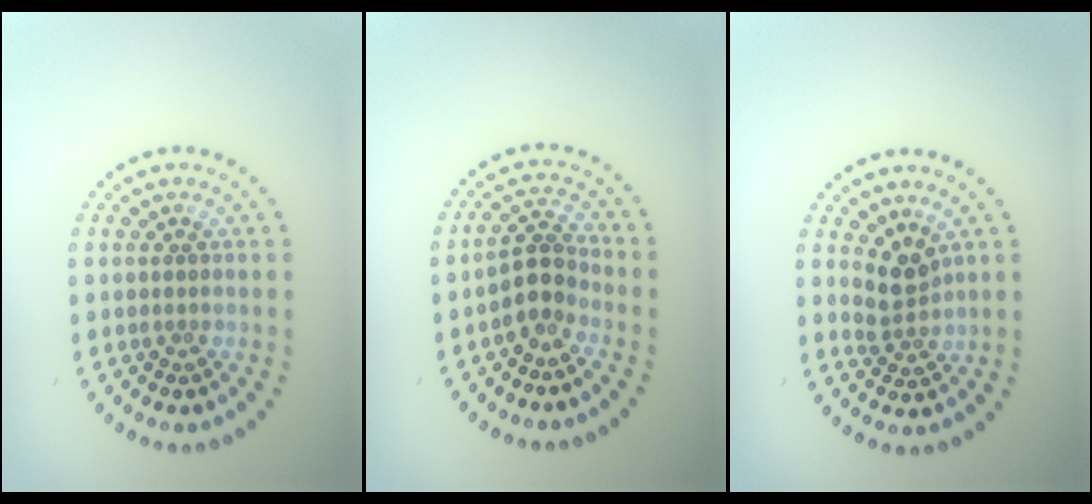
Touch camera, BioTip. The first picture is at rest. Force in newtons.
{"total": 2.6, "press": 2.2, "slide": 1.4}
{"total": 2.3, "press": 1.7, "slide": 1.5}